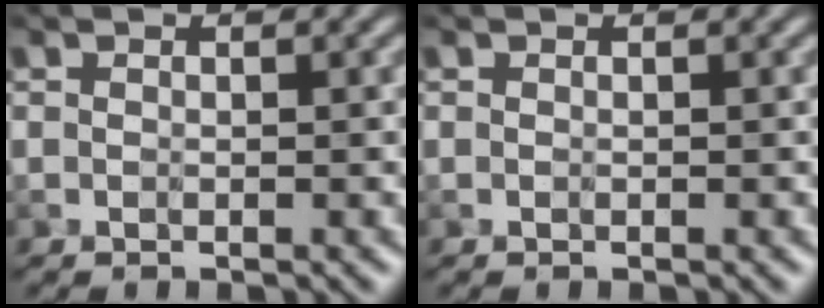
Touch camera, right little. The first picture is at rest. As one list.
[{"total": 0.0}]